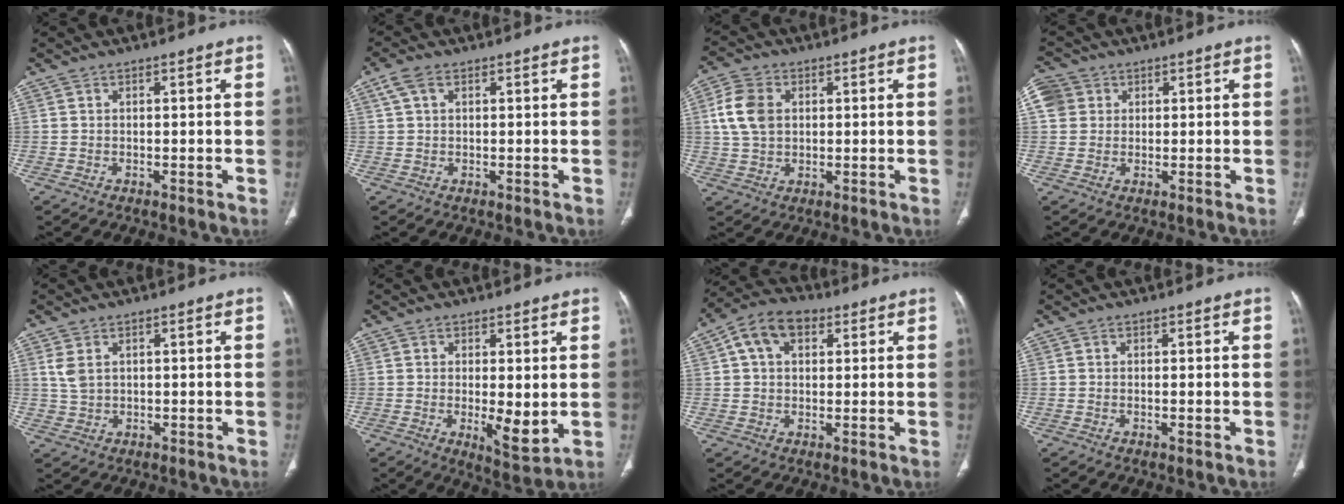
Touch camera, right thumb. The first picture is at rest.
{"total": 3.1, "force": [1.3, 1.8, 2.1], "torque": [-0.049, 0.014, 0.031]}
{"total": 8.0, "force": [1.6, 5.8, 5.3], "torque": [-0.102, 0.004, 0.032]}
{"total": 6.2, "force": [2.0, 5.4, 2.2], "torque": [-0.040, 0.010, 0.039]}
{"total": 3.2, "force": [1.1, 2.4, 1.9], "torque": [-0.035, 0.002, 0.030]}
{"total": 7.1, "force": [-0.5, 2.4, 6.6], "torque": [-0.098, -0.021, -0.003]}
{"total": 9.2, "force": [3.2, 6.4, 5.9], "torque": [-0.092, 0.015, 0.047]}
{"total": 0.9, "force": [-0.1, 0.2, 0.9], "torque": [-0.013, -0.003, -0.004]}